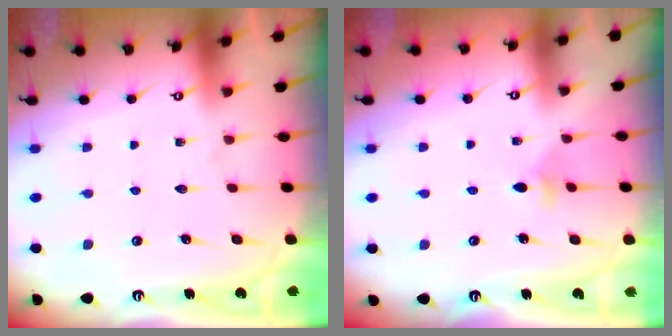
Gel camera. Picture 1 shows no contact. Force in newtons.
{"total": 3.6, "press": 3.6, "slide": 0.6}